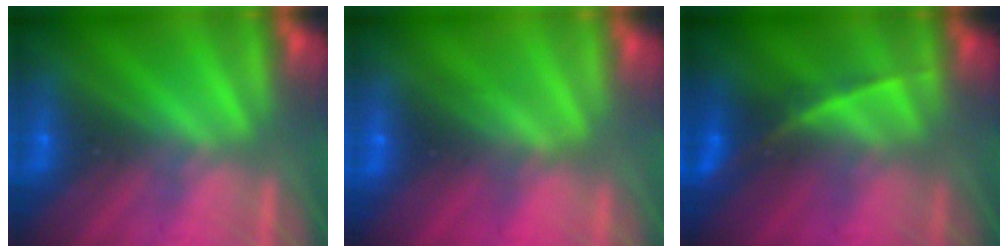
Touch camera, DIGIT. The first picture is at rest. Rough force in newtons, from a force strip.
{"total": 2.7}
{"total": 2.4}